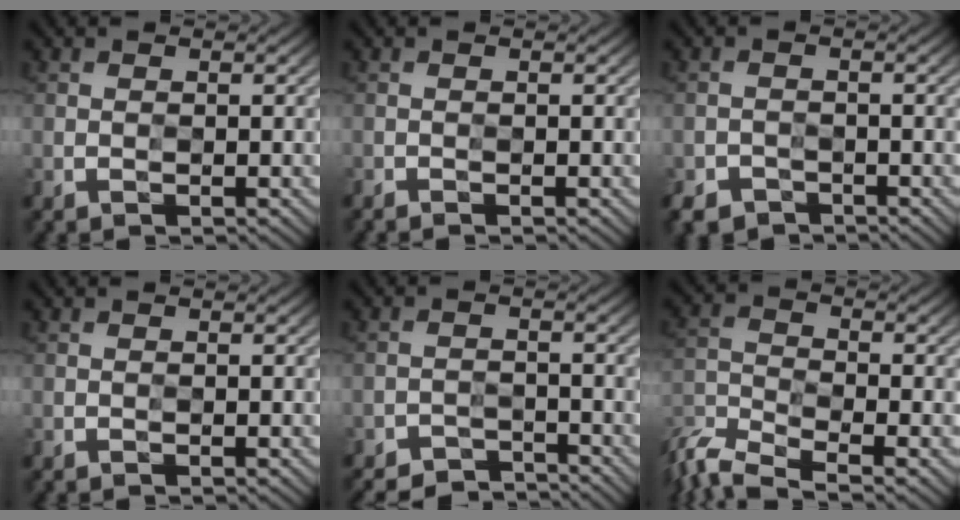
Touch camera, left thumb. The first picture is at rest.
{"total": 0.8, "force": [-0.7, -0.2, 0.4], "torque": [-0.008, -0.001, -0.015]}
{"total": 2.5, "force": [-2.0, 1.4, -0.2], "torque": [0.002, -0.005, -0.041]}
{"total": 0.0}
{"total": 3.3, "force": [-3.2, -0.1, -0.6], "torque": [0.005, 0.002, -0.066]}
{"total": 8.2, "force": [-6.8, 2.8, 3.6], "torque": [-0.094, -0.019, -0.138]}